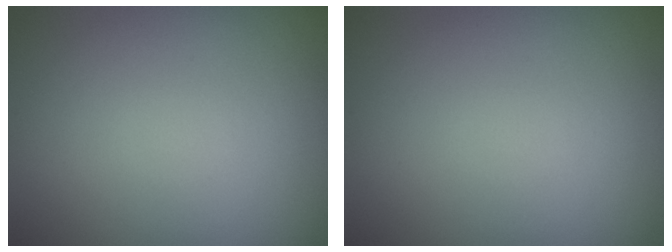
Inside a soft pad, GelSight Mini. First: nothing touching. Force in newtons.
{"total": 0.0}